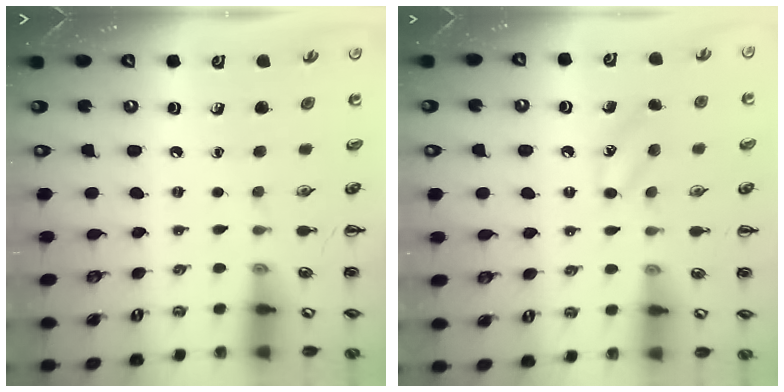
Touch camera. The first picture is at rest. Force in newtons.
{"total": 7.7, "press": 7.4, "slide": 1.9}